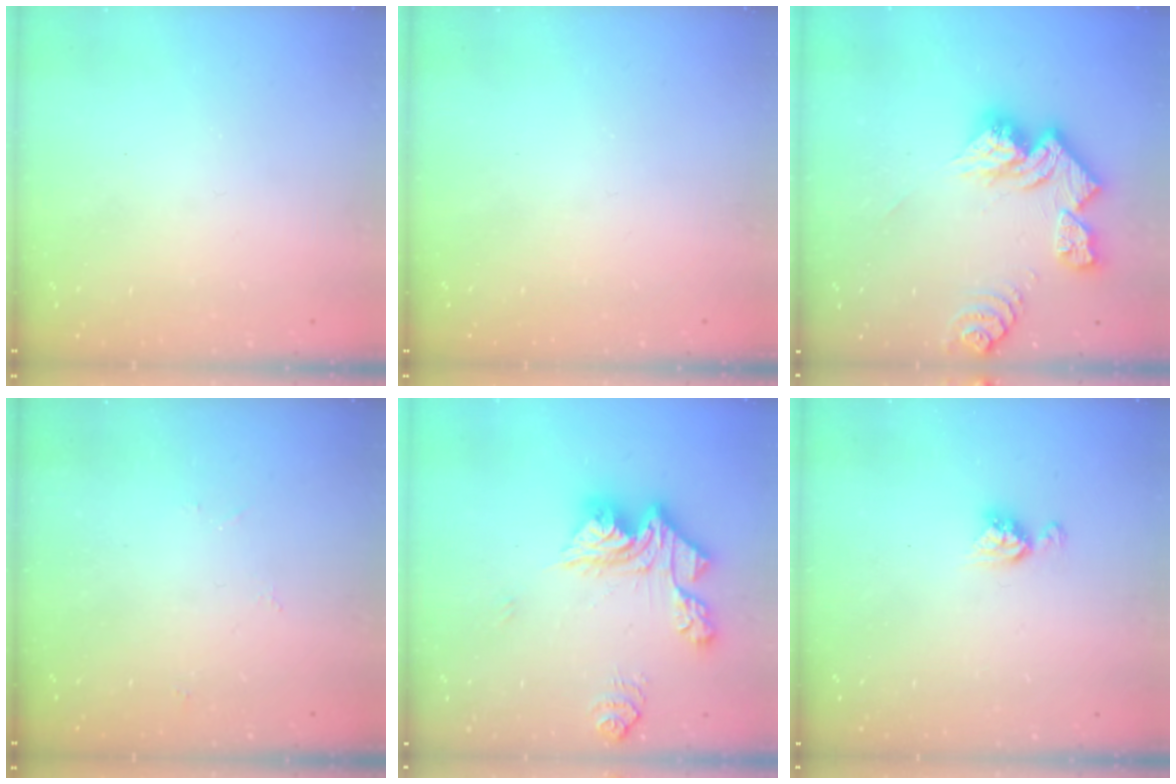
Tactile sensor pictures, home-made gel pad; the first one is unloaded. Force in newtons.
{"total": 0.0}
{"total": 14.5, "press": 14.4, "slide": 1.5}
{"total": 2.9, "press": 2.8, "slide": 0.8}
{"total": 16.5, "press": 16.5, "slide": 1.5}
{"total": 5.7, "press": 5.7, "slide": 0.3}